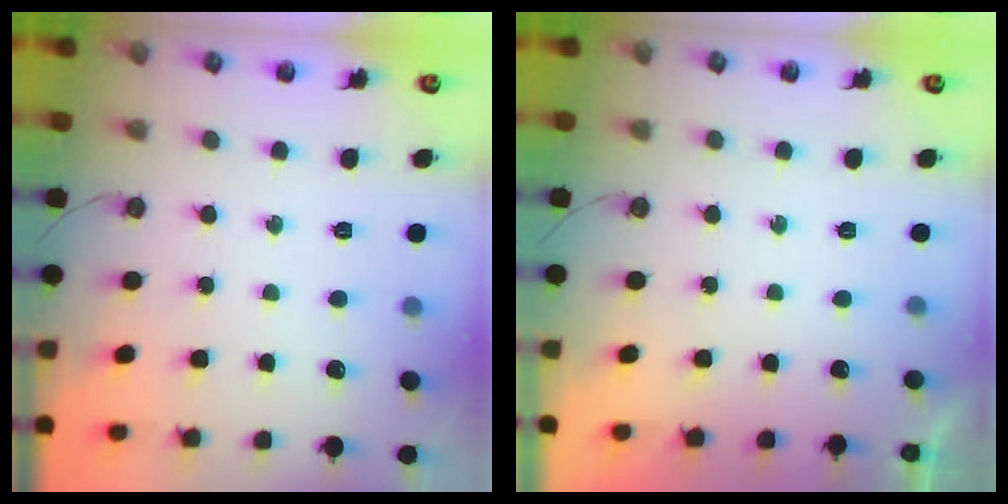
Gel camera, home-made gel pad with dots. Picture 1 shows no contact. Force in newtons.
{"total": 0.0}